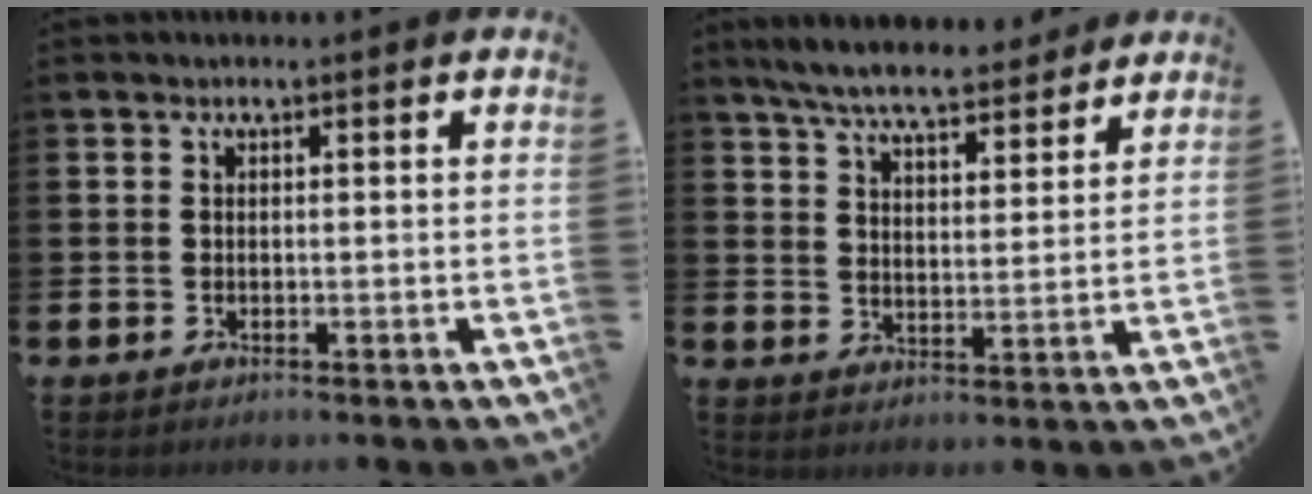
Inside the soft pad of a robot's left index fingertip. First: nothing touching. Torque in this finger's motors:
{"motor_torque": [1.08, -1.06, 0.37, 0.16]}